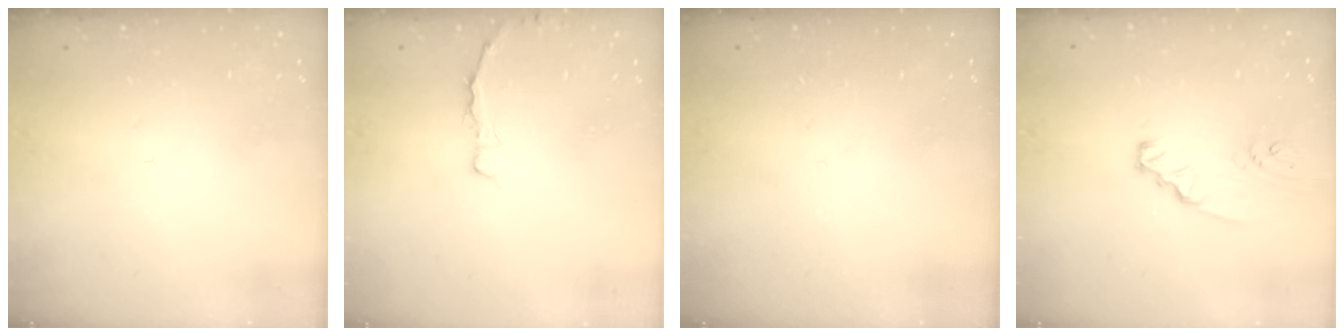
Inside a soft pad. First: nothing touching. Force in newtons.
{"total": 2.1, "press": 2.1, "slide": 0.4}
{"total": 0.0}
{"total": 2.4, "press": 2.4, "slide": 0.1}